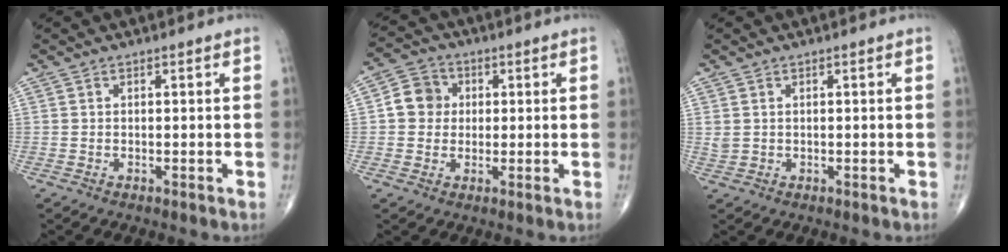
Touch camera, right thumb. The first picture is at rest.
{"total": 6.3, "force": [0.6, 5.8, 2.5], "torque": [-0.022, 0.010, -0.001]}
{"total": 1.4, "force": [0.4, 1.1, 0.8], "torque": [-0.016, 0.000, 0.012]}